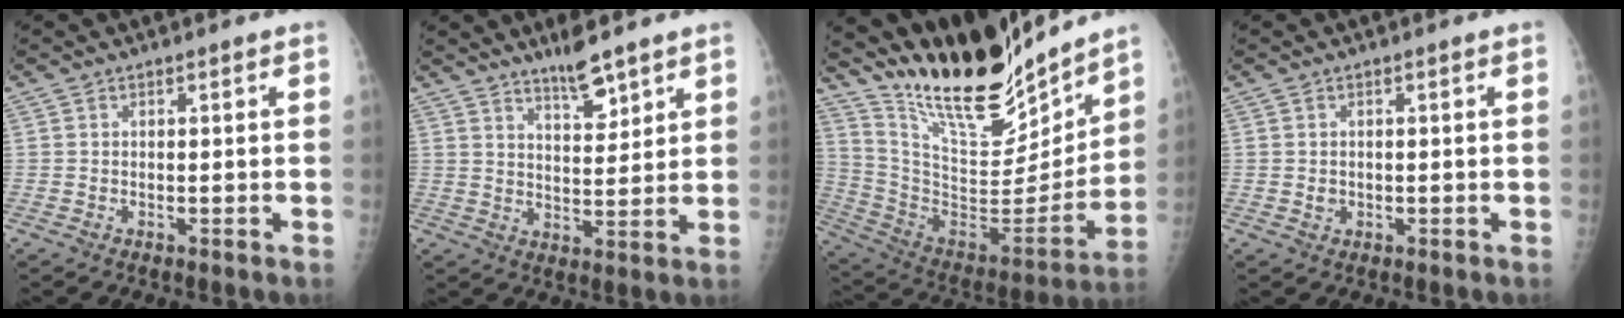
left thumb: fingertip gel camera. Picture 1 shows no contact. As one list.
[{"total": 6.5, "force": [5.2, 1.5, 3.7], "torque": [-0.049, -0.041, 0.088]}, {"total": 24.7, "force": [20.2, 7.3, 12.1], "torque": [-0.168, -0.105, 0.346]}, {"total": 1.3, "force": [0.0, 1.1, 0.5], "torque": [-0.007, 0.000, 0.004]}]